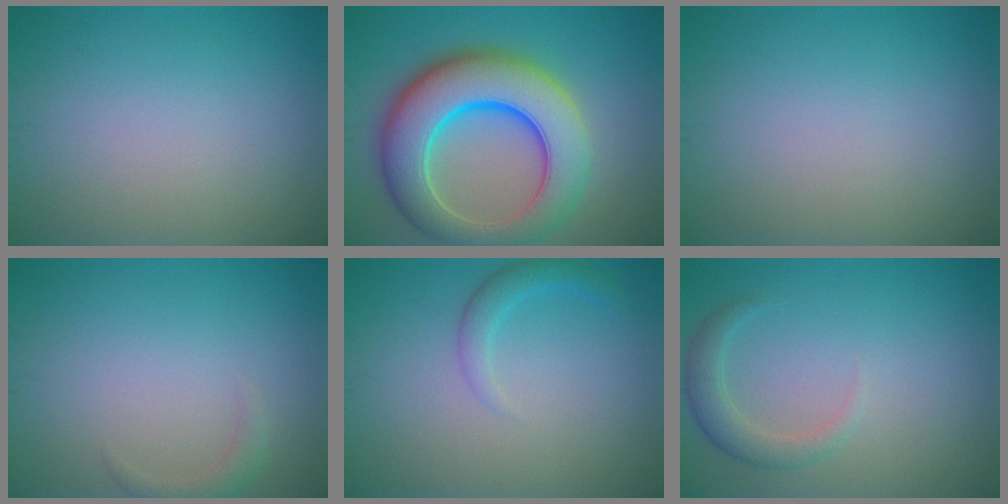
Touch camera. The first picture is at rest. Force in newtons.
{"total": 11.5, "press": 11.5, "slide": 0.3}
{"total": 0.0}
{"total": 1.3, "press": 1.3, "slide": 0.1}
{"total": 1.9, "press": 1.9, "slide": 0.1}
{"total": 2.3, "press": 2.3, "slide": 0.2}